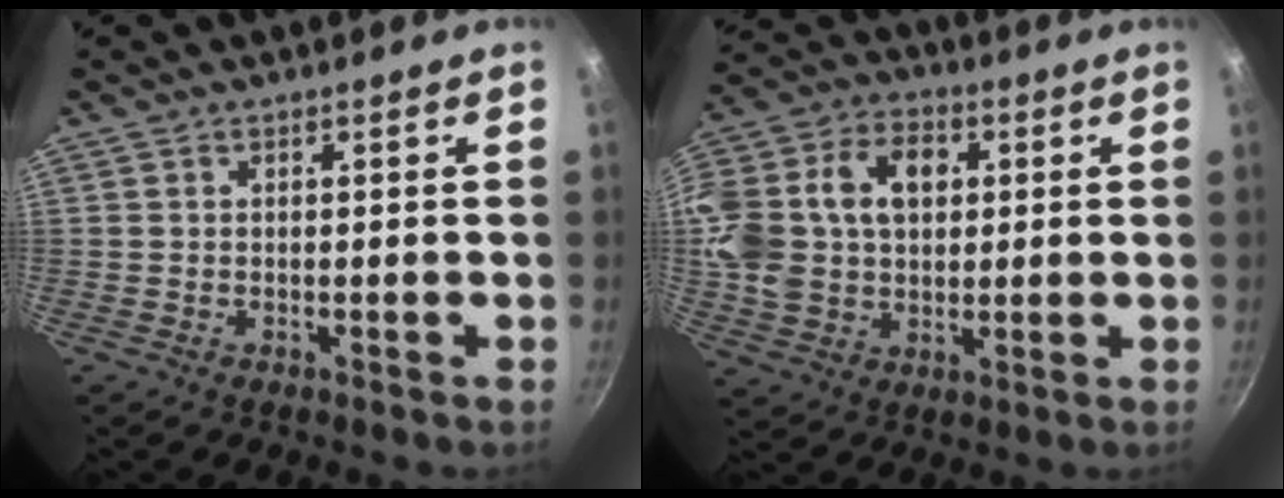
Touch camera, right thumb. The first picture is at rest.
{"total": 21.4, "force": [3.8, 15.7, 14.0], "torque": [-0.280, 0.028, 0.063]}